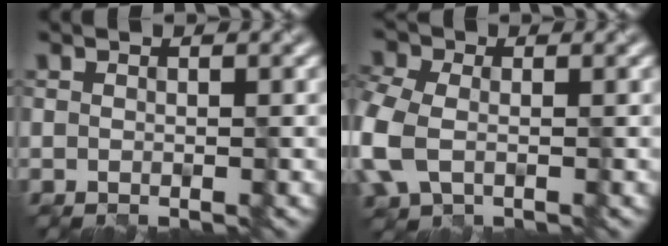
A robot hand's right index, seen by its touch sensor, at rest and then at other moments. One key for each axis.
{"total": 5.9, "fx": -0.9, "fy": 4.3, "fz": 3.9, "tx": -0.128, "ty": -0.010, "tz": -0.012}